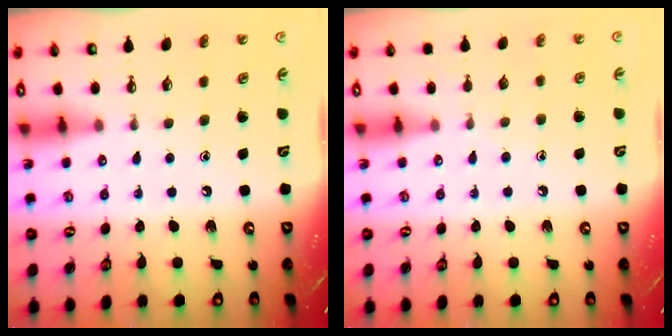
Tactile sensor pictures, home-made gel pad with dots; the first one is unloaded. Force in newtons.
{"total": 4.7, "press": 4.7, "slide": 0.7}